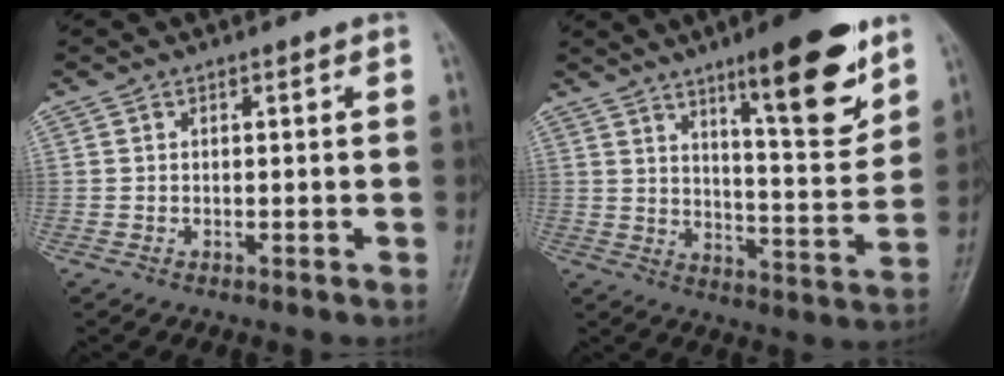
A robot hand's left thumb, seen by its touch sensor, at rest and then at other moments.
{"total": 16.5, "force": [9.8, 3.9, 12.7], "torque": [-0.157, -0.062, 0.151]}